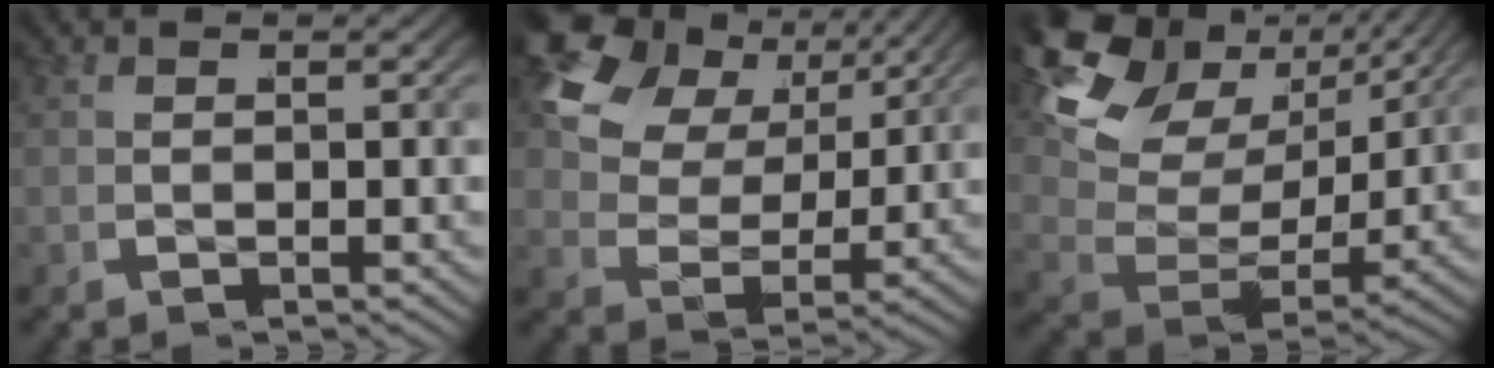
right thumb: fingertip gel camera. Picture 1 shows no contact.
{"total": 10.0, "force": [3.4, 7.3, 5.9], "torque": [-0.129, 0.004, 0.040]}
{"total": 9.4, "force": [3.6, 5.7, 6.5], "torque": [-0.135, -0.006, 0.051]}